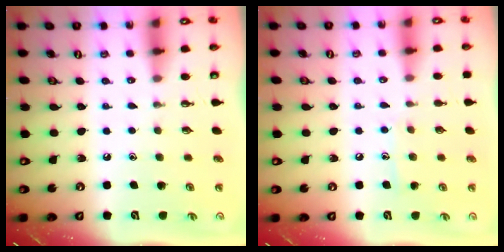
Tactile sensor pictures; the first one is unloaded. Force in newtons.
{"total": 6.7, "press": 6.7, "slide": 0.5}